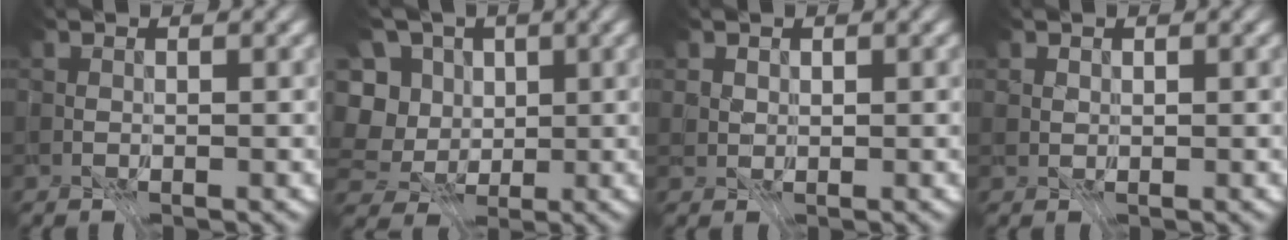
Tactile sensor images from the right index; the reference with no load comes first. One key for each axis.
{"total": 7.6, "fx": -1.5, "fy": 6.6, "fz": 3.3, "tx": -0.091, "ty": 0.006, "tz": -0.037}
{"total": 2.9, "fx": 1.8, "fy": 1.9, "fz": 1.2, "tx": -0.020, "ty": 0.000, "tz": 0.025}
{"total": 2.9, "fx": 1.7, "fy": 2.0, "fz": 1.3, "tx": -0.019, "ty": 0.005, "tz": 0.023}